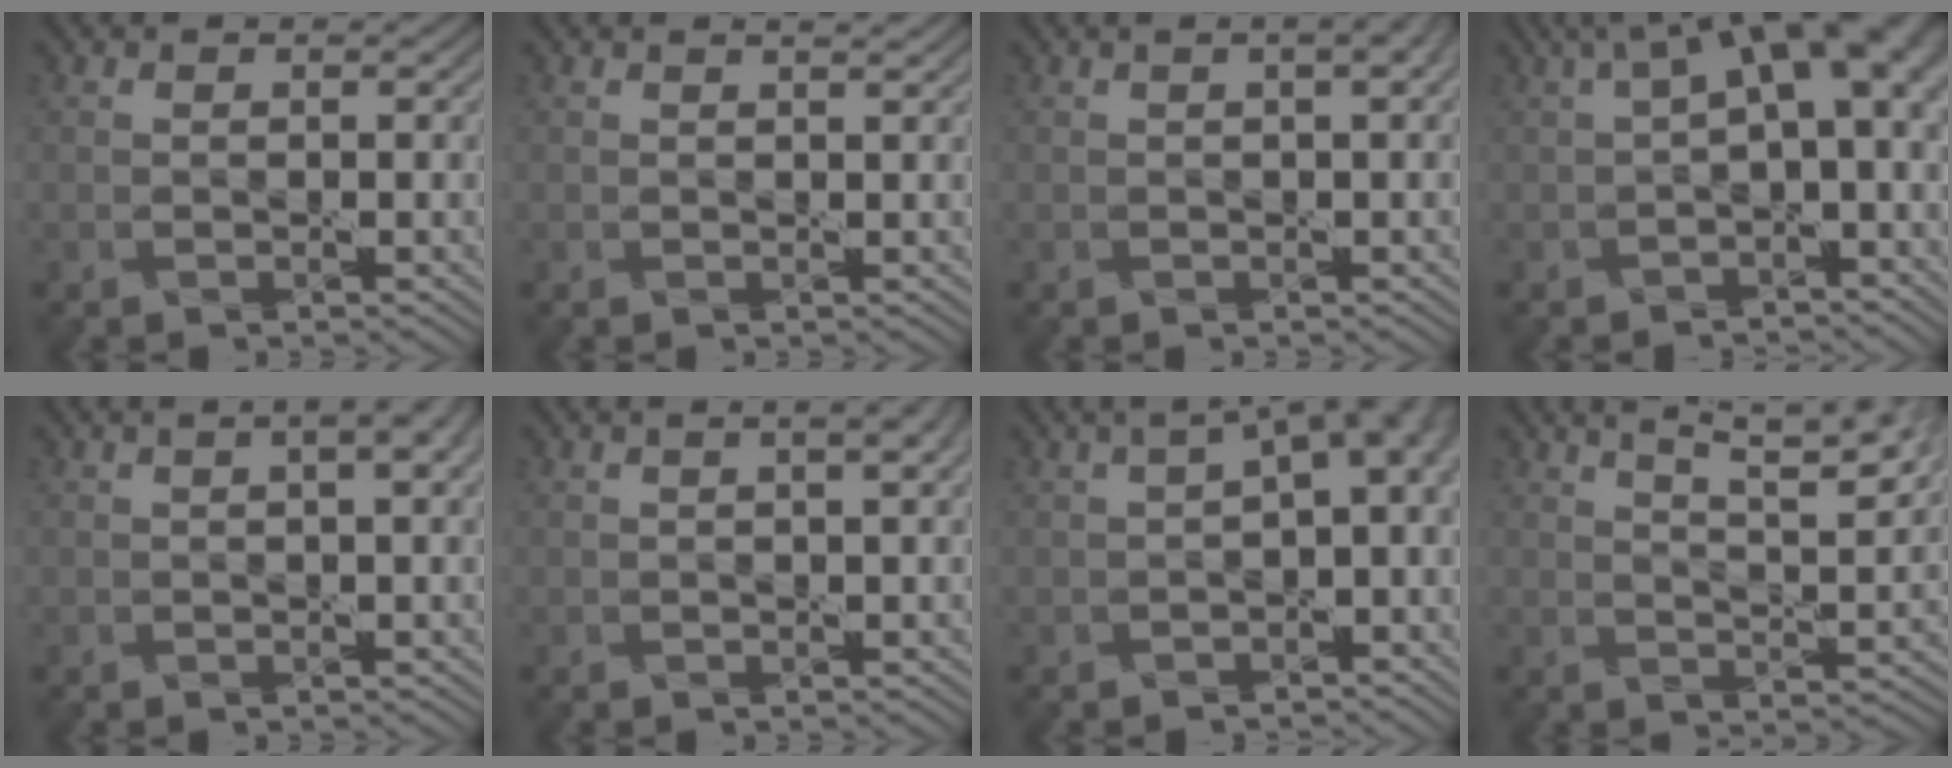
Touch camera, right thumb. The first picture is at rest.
{"total": 1.0, "force": [0.9, 0.0, 0.4], "torque": [-0.014, -0.006, 0.008]}
{"total": 3.6, "force": [1.3, 1.2, 3.2], "torque": [-0.034, 0.011, 0.000]}
{"total": 9.5, "force": [1.6, 3.9, 8.5], "torque": [-0.123, 0.016, 0.024]}
{"total": 4.9, "force": [1.8, 1.5, 4.4], "torque": [-0.050, 0.011, 0.011]}
{"total": 3.6, "force": [1.3, 1.0, 3.1], "torque": [-0.035, 0.006, 0.003]}
{"total": 7.8, "force": [0.4, 3.4, 7.0], "torque": [-0.095, 0.006, 0.008]}
{"total": 10.3, "force": [6.9, 2.2, 7.3], "torque": [-0.099, 0.008, 0.087]}